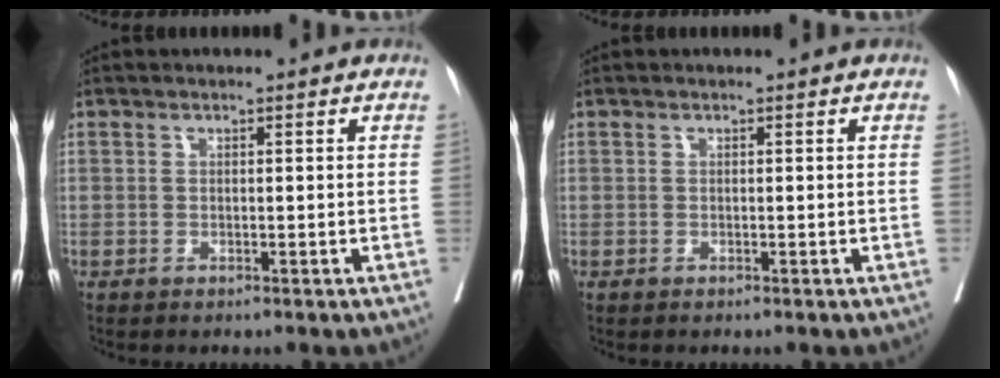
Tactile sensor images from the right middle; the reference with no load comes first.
{"total": 0.0}